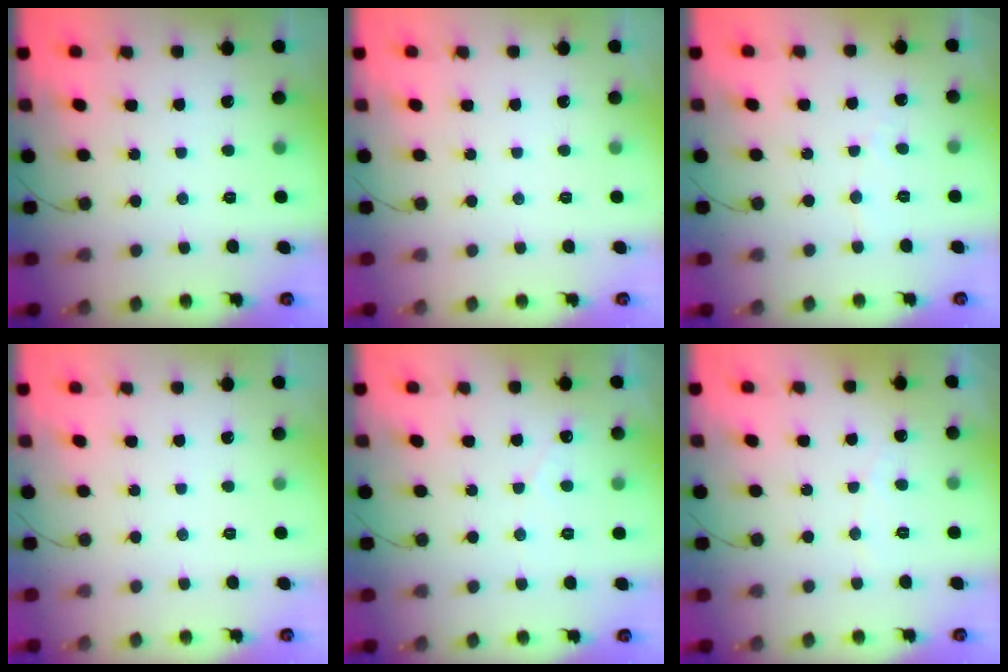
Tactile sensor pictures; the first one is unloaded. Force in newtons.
{"total": 0.0}
{"total": 2.4, "press": 2.4, "slide": 0.2}
{"total": 0.0}
{"total": 1.6, "press": 1.6, "slide": 0.2}
{"total": 2.8, "press": 2.8, "slide": 0.2}